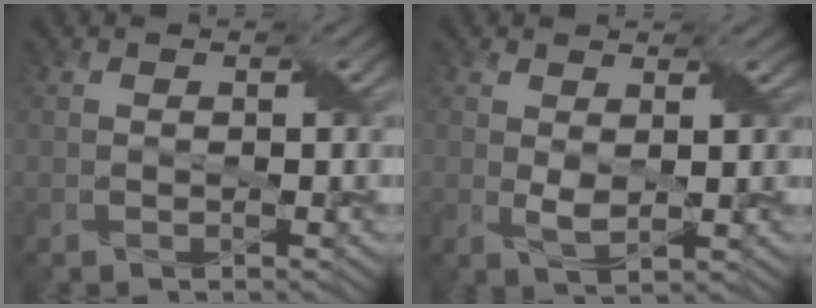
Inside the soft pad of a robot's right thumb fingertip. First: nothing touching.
{"total": 2.6, "force": [0.8, 1.3, 2.1], "torque": [-0.049, -0.004, 0.018]}